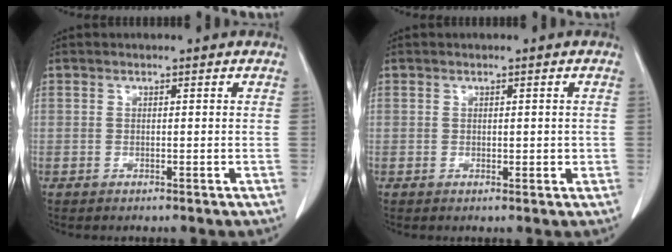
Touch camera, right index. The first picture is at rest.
{"total": 1.6, "force": [0.1, 1.0, 1.2], "torque": [-0.014, 0.001, 0.006]}